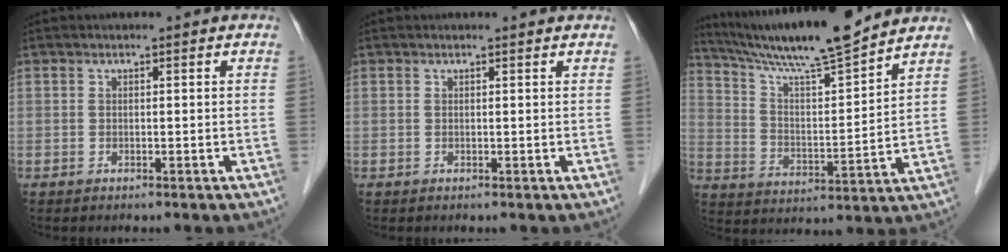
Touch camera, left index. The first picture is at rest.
{"total": 1.4, "force": [1.4, 0.0, 0.2], "torque": [-0.013, 0.005, 0.016]}
{"total": 16.0, "force": [14.3, -0.4, 7.2], "torque": [-0.130, 0.003, 0.241]}